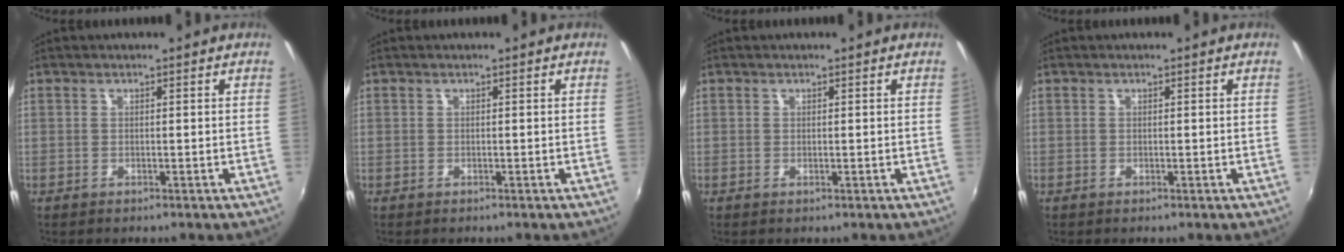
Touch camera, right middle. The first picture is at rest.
{"total": 0.0}
{"total": 0.0}
{"total": 0.0}